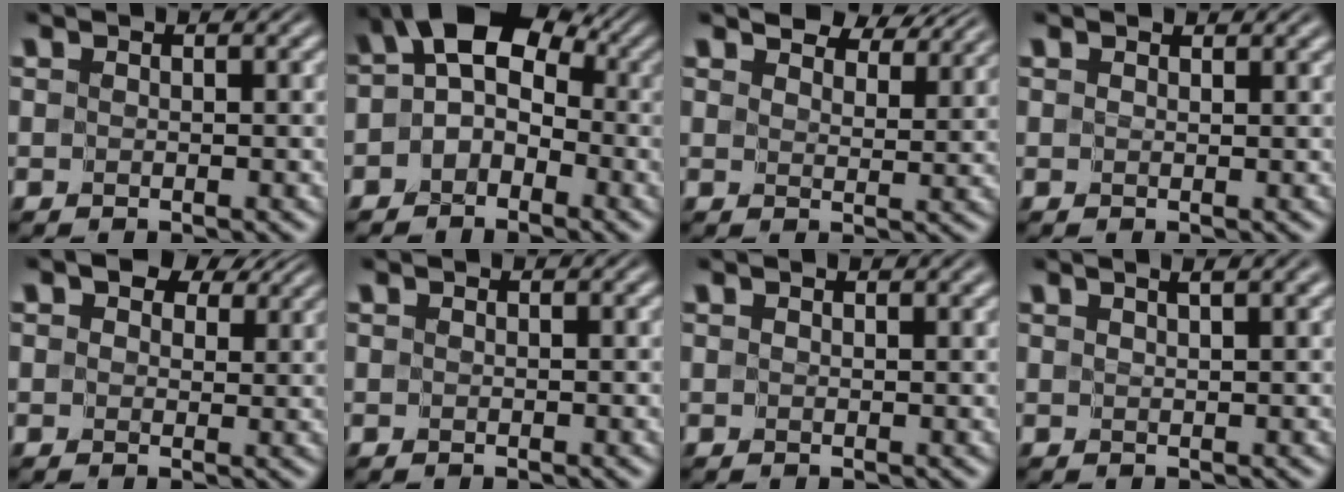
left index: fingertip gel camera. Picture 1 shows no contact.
{"total": 6.8, "force": [0.3, 4.8, 4.8], "torque": [-0.052, 0.025, -0.017]}
{"total": 5.7, "force": [5.2, 1.4, 1.9], "torque": [-0.035, 0.003, 0.068]}
{"total": 0.7, "force": [0.7, 0.2, 0.2], "torque": [-0.001, 0.003, 0.008]}
{"total": 4.3, "force": [2.5, 2.4, 2.6], "torque": [-0.036, 0.002, 0.027]}
{"total": 0.0}
{"total": 0.5, "force": [0.5, 0.1, 0.2], "torque": [0.002, 0.003, 0.007]}
{"total": 2.1, "force": [1.4, 0.4, 1.5], "torque": [-0.003, 0.003, -0.002]}